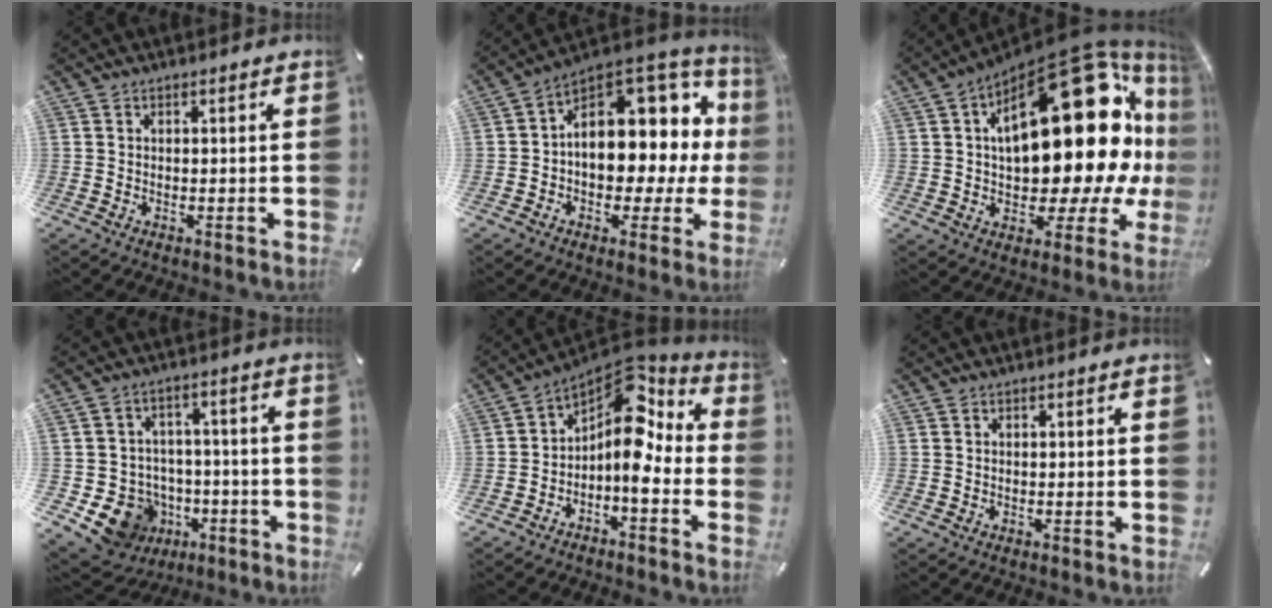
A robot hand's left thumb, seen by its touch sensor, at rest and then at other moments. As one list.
[{"total": 13.1, "force": [3.3, 9.5, 8.3], "torque": [-0.090, -0.055, 0.053]}, {"total": 34.9, "force": [8.0, 16.7, 29.6], "torque": [-0.427, -0.075, 0.144]}, {"total": 11.2, "force": [-4.3, 10.0, 2.6], "torque": [-0.041, 0.022, -0.061]}, {"total": 11.6, "force": [2.2, 6.7, 9.2], "torque": [-0.132, -0.040, 0.031]}, {"total": 0.0}]